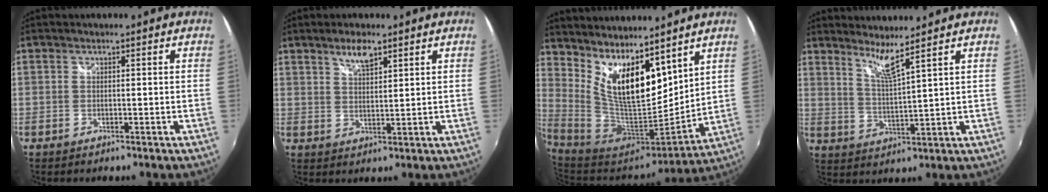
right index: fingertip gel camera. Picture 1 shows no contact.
{"total": 4.2, "force": [3.0, 1.3, 2.7], "torque": [-0.046, 0.003, 0.054]}
{"total": 14.6, "force": [8.4, 5.2, 10.8], "torque": [-0.186, -0.010, 0.160]}
{"total": 5.1, "force": [4.2, -1.2, 2.7], "torque": [-0.053, -0.015, 0.078]}